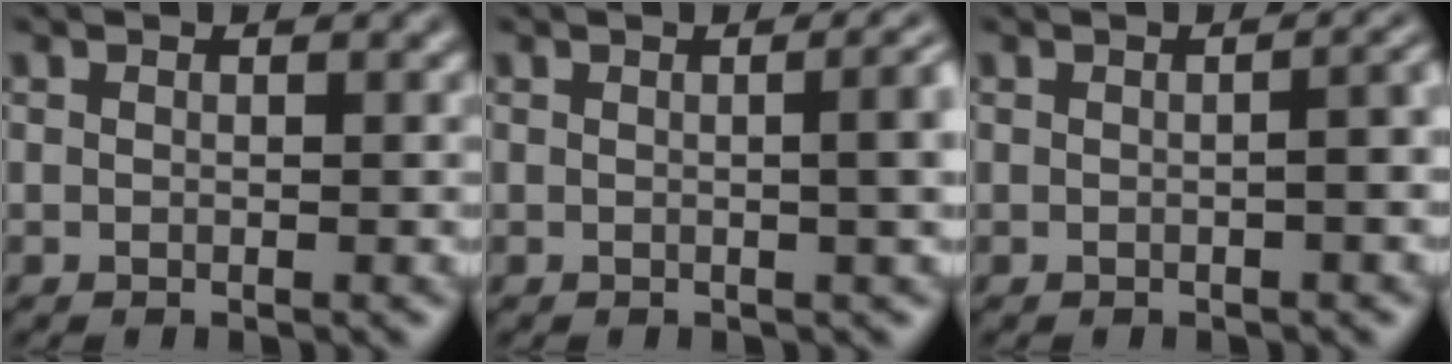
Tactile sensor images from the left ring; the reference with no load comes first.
{"total": 5.2, "force": [0.3, 2.1, 4.7], "torque": [-0.030, 0.013, 0.003]}
{"total": 2.4, "force": [-0.1, 0.8, 2.3], "torque": [-0.018, 0.007, 0.002]}